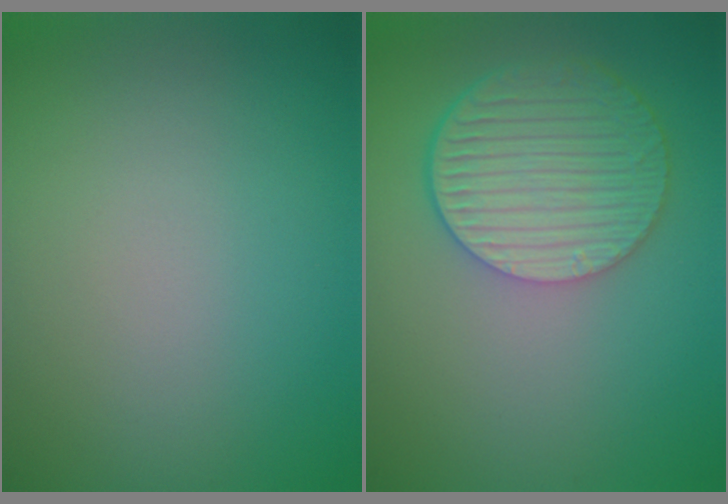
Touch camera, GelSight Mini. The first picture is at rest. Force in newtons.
{"total": 6.1, "press": 4.5, "slide": 4.0}